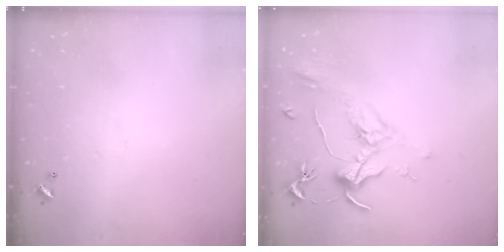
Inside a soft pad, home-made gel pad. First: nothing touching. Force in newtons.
{"total": 1.9, "press": 1.7, "slide": 0.9}